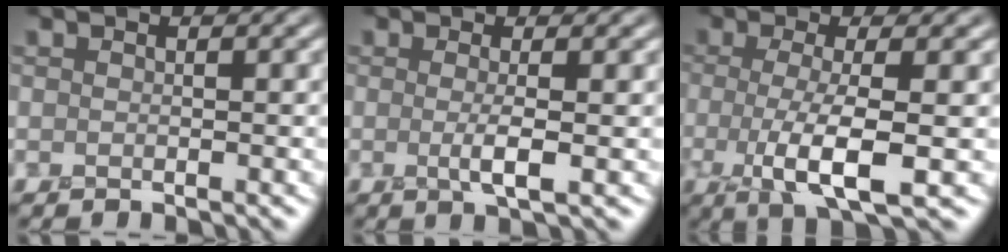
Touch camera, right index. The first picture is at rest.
{"total": 1.8, "force": [0.3, 0.4, 1.8], "torque": [-0.035, -0.005, 0.003]}
{"total": 5.3, "force": [-0.8, 1.3, 5.0], "torque": [-0.101, -0.008, -0.013]}